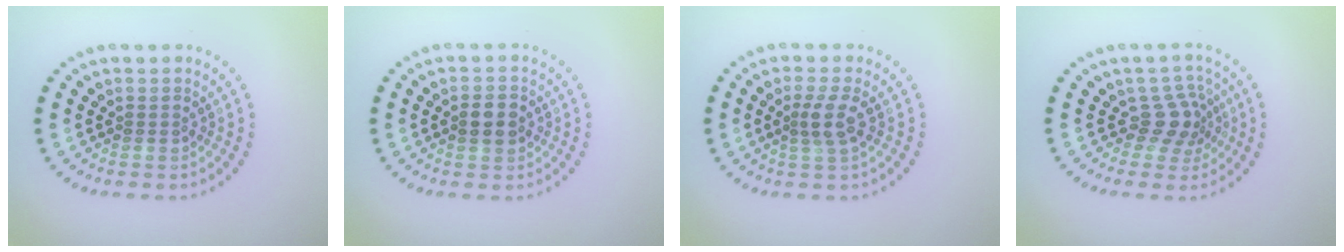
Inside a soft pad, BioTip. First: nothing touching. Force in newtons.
{"total": 2.8, "press": 2.8, "slide": 0.2}
{"total": 2.2, "press": 1.8, "slide": 1.3}
{"total": 2.9, "press": 2.1, "slide": 2.0}